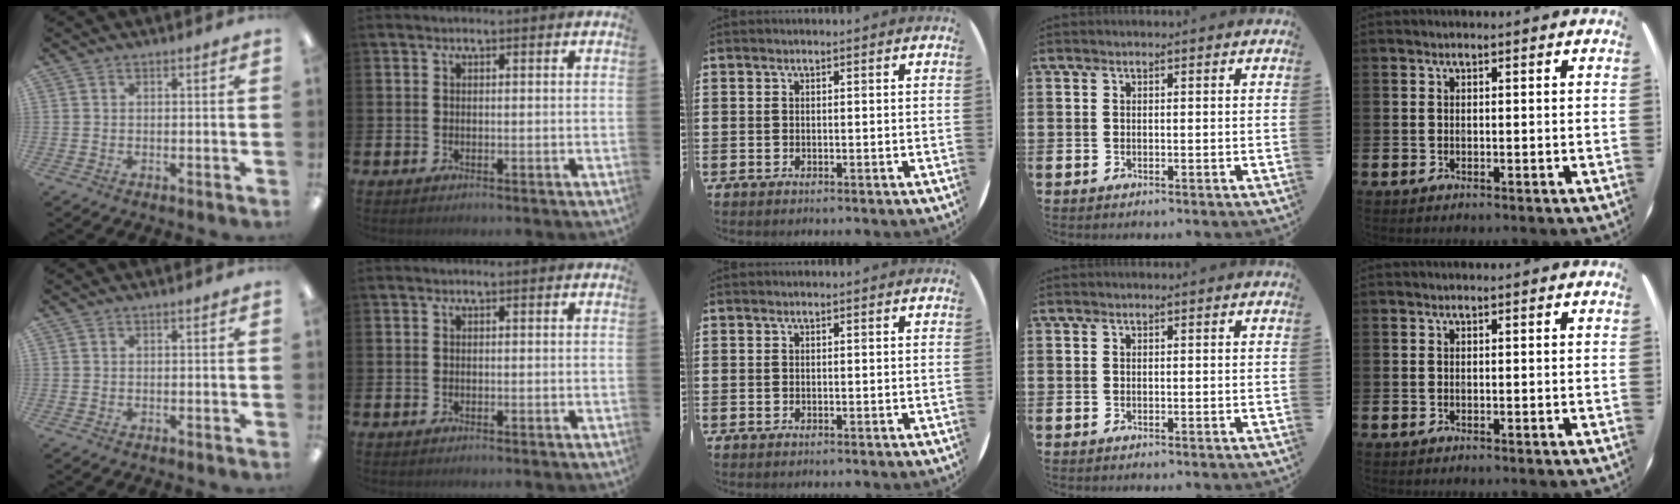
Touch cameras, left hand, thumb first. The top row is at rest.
{}